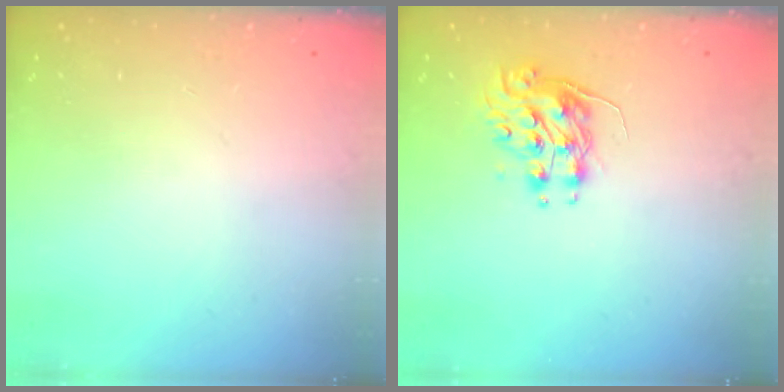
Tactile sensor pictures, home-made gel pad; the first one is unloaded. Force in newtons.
{"total": 8.8, "press": 8.7, "slide": 0.4}